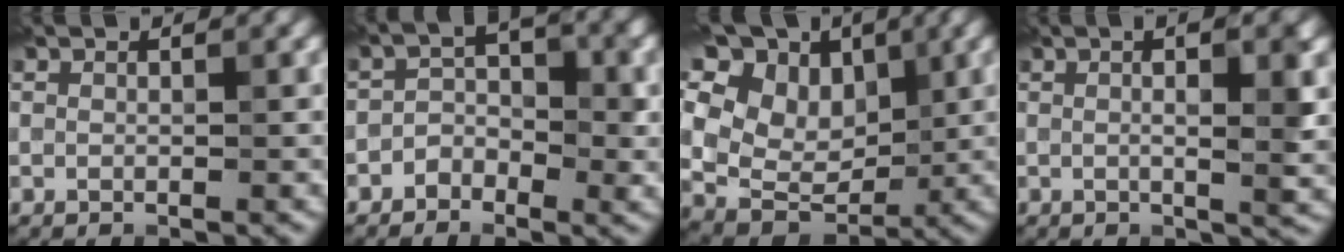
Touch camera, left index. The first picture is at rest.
{"total": 2.5, "force": [-1.4, 1.6, 1.3], "torque": [-0.016, 0.012, -0.027]}
{"total": 13.9, "force": [6.0, 9.5, 8.2], "torque": [-0.168, 0.057, 0.087]}
{"total": 5.5, "force": [0.7, 1.3, 5.3], "torque": [-0.060, 0.013, 0.001]}